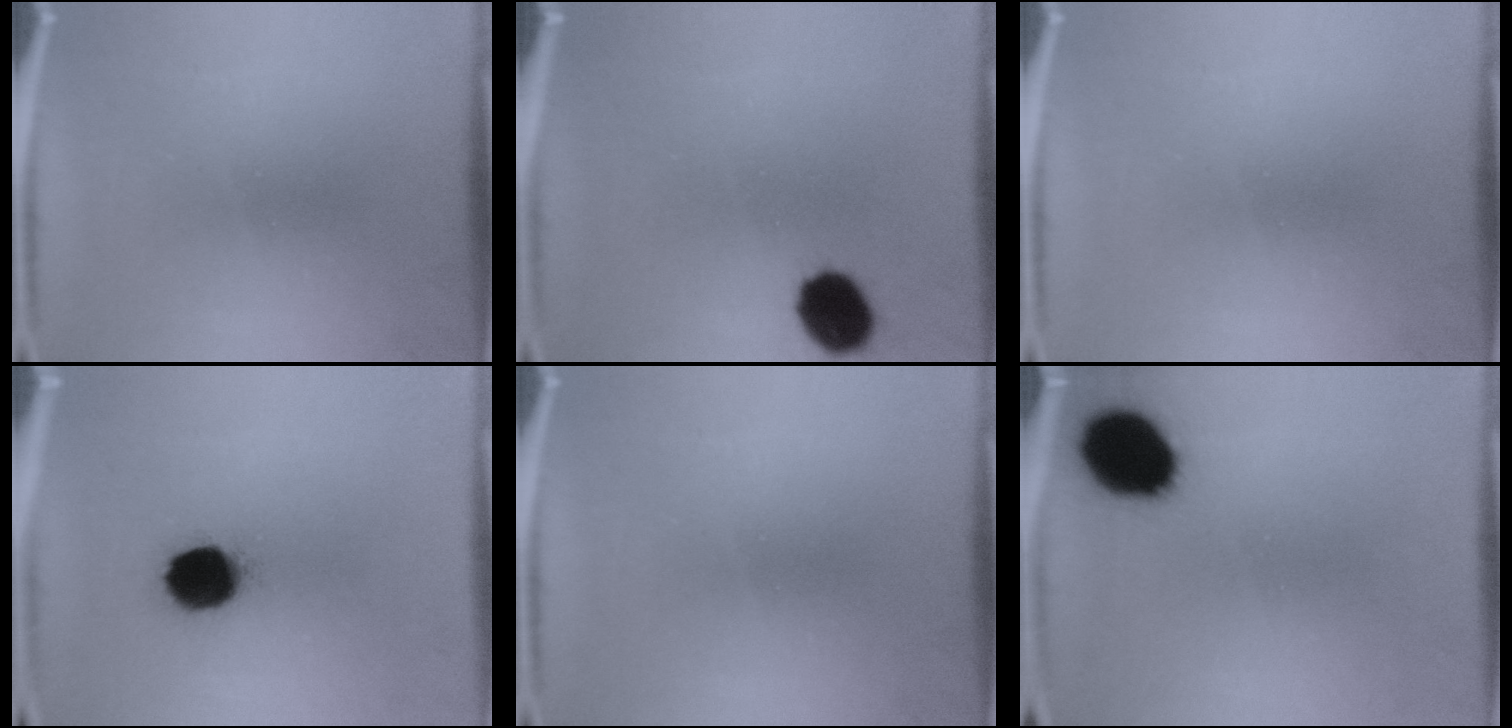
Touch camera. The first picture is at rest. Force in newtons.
{"total": 9.2}
{"total": 0.0}
{"total": 11.9}
{"total": 0.0}
{"total": 13.4}